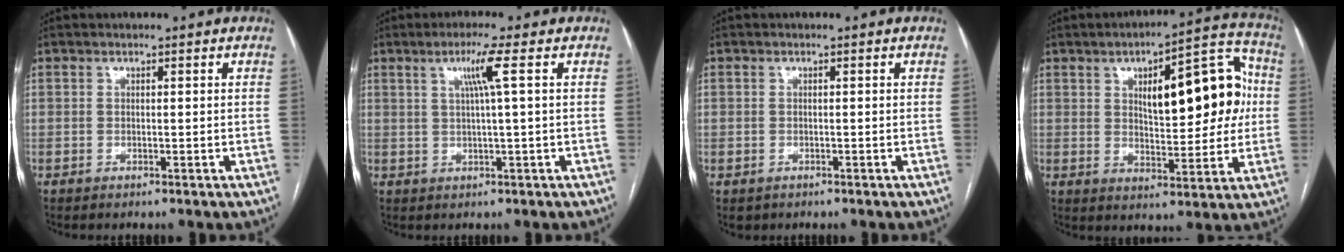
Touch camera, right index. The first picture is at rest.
{"total": 4.4, "force": [1.5, -1.0, 4.0], "torque": [-0.080, 0.003, 0.029]}
{"total": 1.6, "force": [-0.6, 1.5, 0.1], "torque": [-0.005, 0.005, -0.003]}
{"total": 16.4, "force": [3.0, 5.9, 15.0], "torque": [-0.196, 0.038, 0.049]}